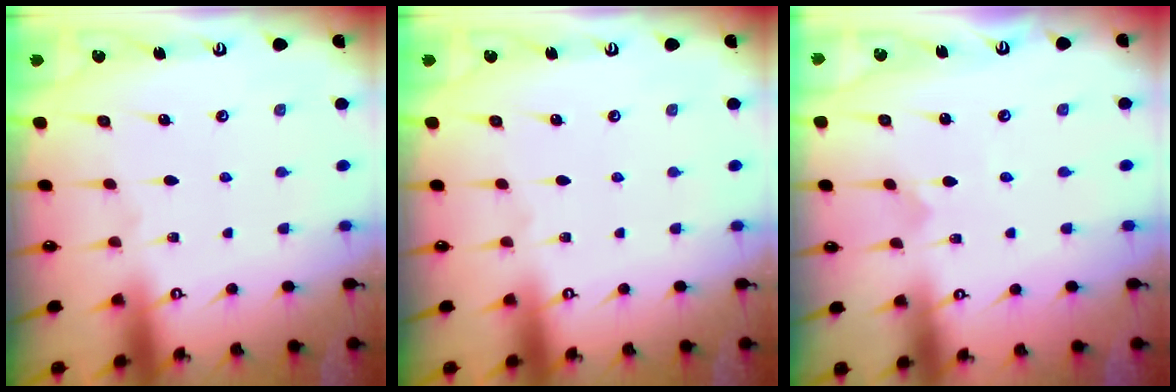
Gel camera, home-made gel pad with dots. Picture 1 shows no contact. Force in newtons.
{"total": 0.0}
{"total": 0.0}